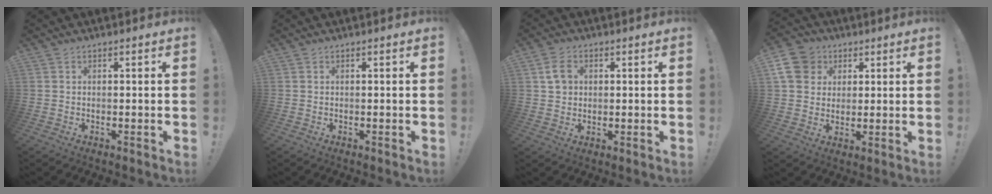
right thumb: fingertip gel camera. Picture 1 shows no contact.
{"total": 0.0}
{"total": 5.5, "force": [1.7, 4.4, 2.8], "torque": [-0.045, 0.008, 0.032]}
{"total": 11.3, "force": [3.8, 9.7, 4.4], "torque": [-0.067, -0.014, 0.078]}